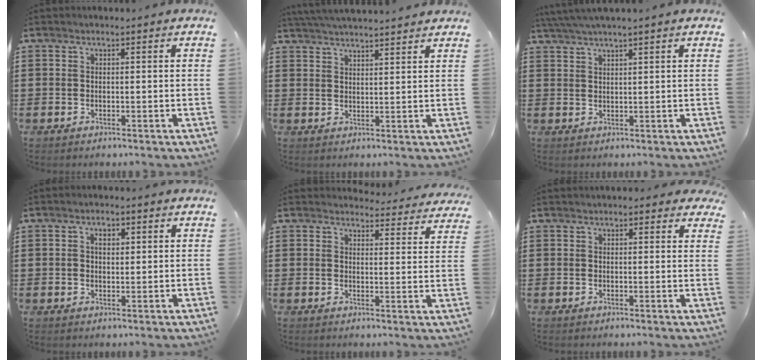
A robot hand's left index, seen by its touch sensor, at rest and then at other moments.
{"total": 3.5, "force": [3.5, -0.3, 0.4], "torque": [-0.021, -0.010, 0.063]}
{"total": 2.5, "force": [2.2, -0.4, 1.1], "torque": [-0.026, 0.002, 0.040]}
{"total": 2.1, "force": [0.6, 1.3, 1.5], "torque": [-0.026, 0.008, 0.007]}
{"total": 3.6, "force": [3.5, 0.6, 0.4], "torque": [-0.012, -0.020, 0.062]}
{"total": 1.4, "force": [1.2, 0.6, 0.5], "torque": [-0.014, 0.006, 0.022]}